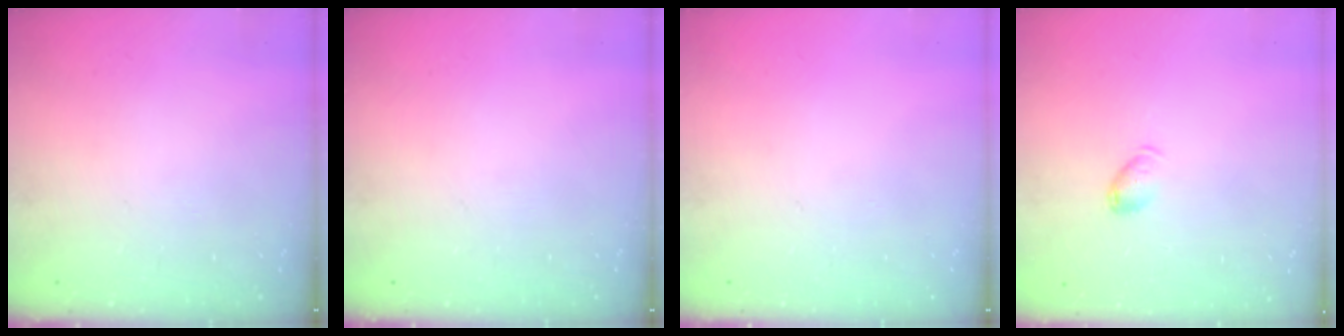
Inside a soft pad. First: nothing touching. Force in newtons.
{"total": 0.0}
{"total": 0.0}
{"total": 5.2, "press": 5.1, "slide": 0.8}